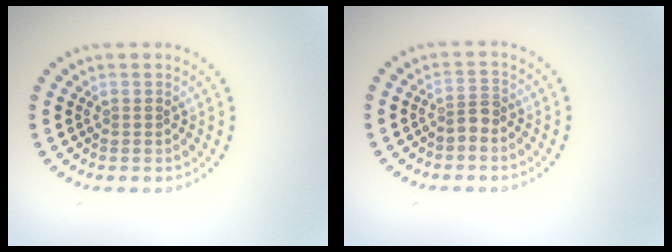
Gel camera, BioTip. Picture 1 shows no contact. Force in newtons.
{"total": 1.4, "press": 1.1, "slide": 0.9}